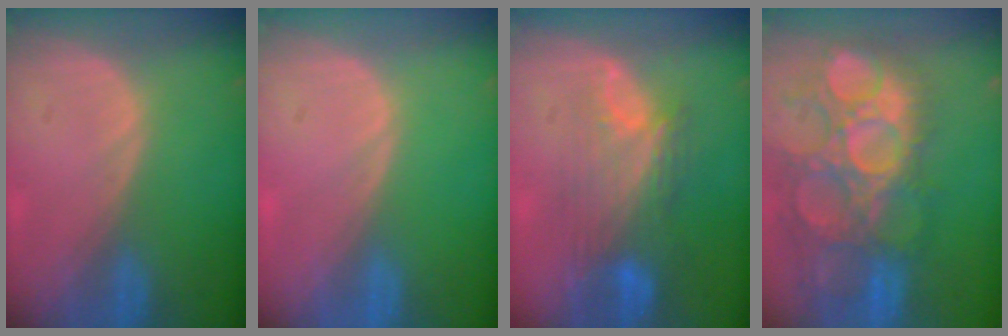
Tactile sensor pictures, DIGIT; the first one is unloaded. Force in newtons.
{"total": 0.0}
{"total": 9.0, "press": 8.0, "slide": 4.1}
{"total": 14.4, "press": 12.7, "slide": 6.8}